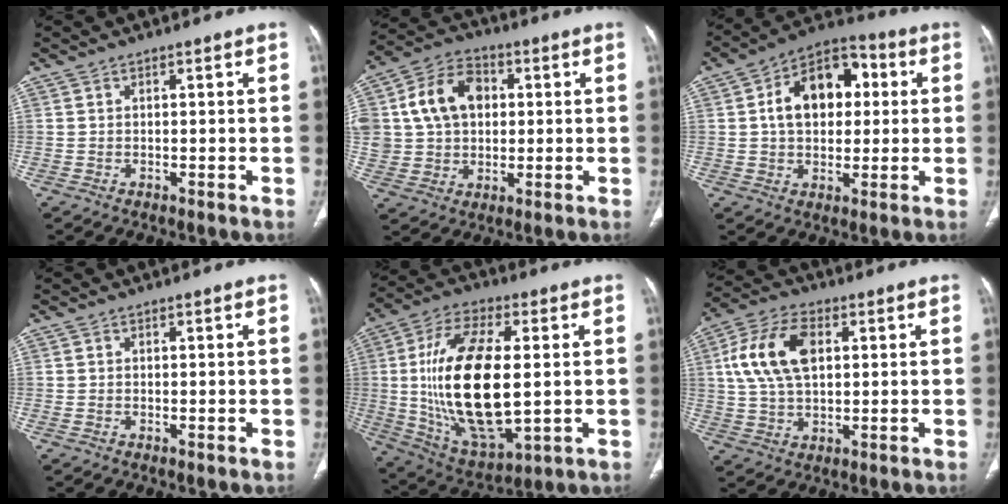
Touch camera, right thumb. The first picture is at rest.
{"total": 16.1, "force": [3.0, 12.4, 9.8], "torque": [-0.167, 0.018, 0.055]}
{"total": 15.0, "force": [2.6, 9.9, 10.9], "torque": [-0.140, 0.022, 0.031]}
{"total": 0.5, "force": [-0.1, 0.3, 0.4], "torque": [-0.011, -0.003, -0.001]}
{"total": 25.6, "force": [0.6, 12.4, 22.4], "torque": [-0.436, -0.003, 0.022]}
{"total": 13.4, "force": [3.0, 7.9, 10.3], "torque": [-0.201, 0.012, 0.055]}